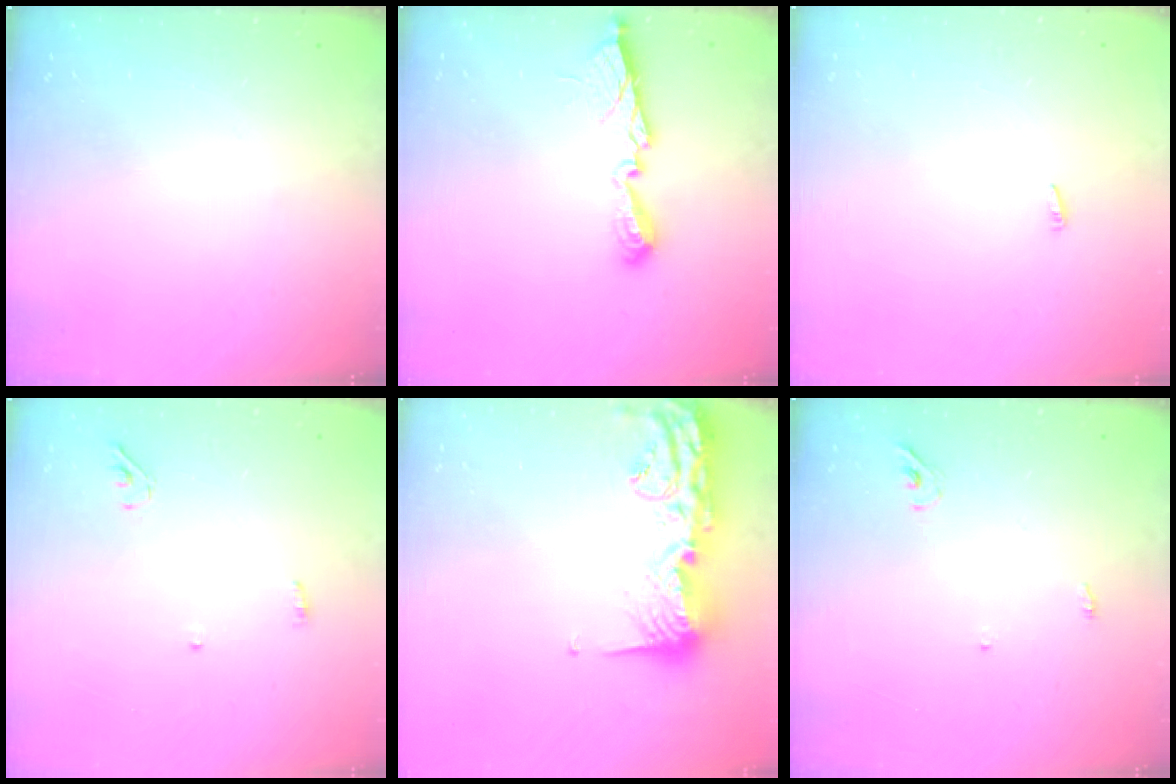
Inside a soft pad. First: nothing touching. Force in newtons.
{"total": 10.6, "press": 10.6, "slide": 0.6}
{"total": 1.8, "press": 1.7, "slide": 0.6}
{"total": 3.4, "press": 3.3, "slide": 1.0}
{"total": 17.7, "press": 17.6, "slide": 0.9}
{"total": 3.7, "press": 3.6, "slide": 1.0}